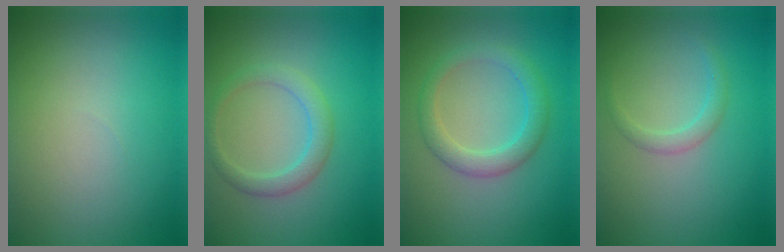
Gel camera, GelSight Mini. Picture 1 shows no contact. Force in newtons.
{"total": 2.5, "press": 2.5, "slide": 0.1}
{"total": 2.9, "press": 2.9, "slide": 0.1}
{"total": 1.4, "press": 1.4, "slide": 0.1}